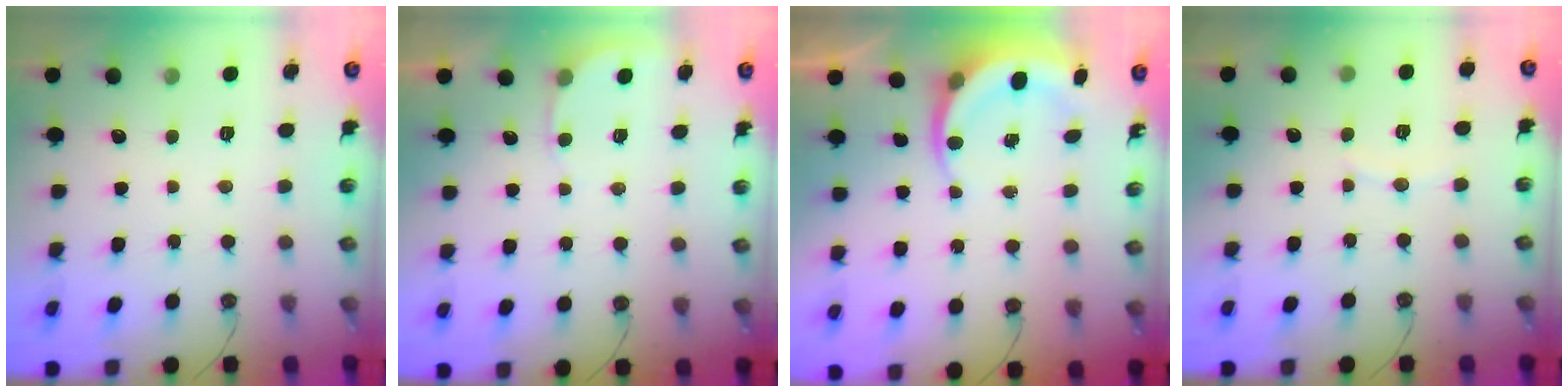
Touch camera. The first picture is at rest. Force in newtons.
{"total": 3.3, "press": 3.2, "slide": 0.2}
{"total": 6.1, "press": 6.0, "slide": 1.1}
{"total": 3.4, "press": 3.4, "slide": 0.3}